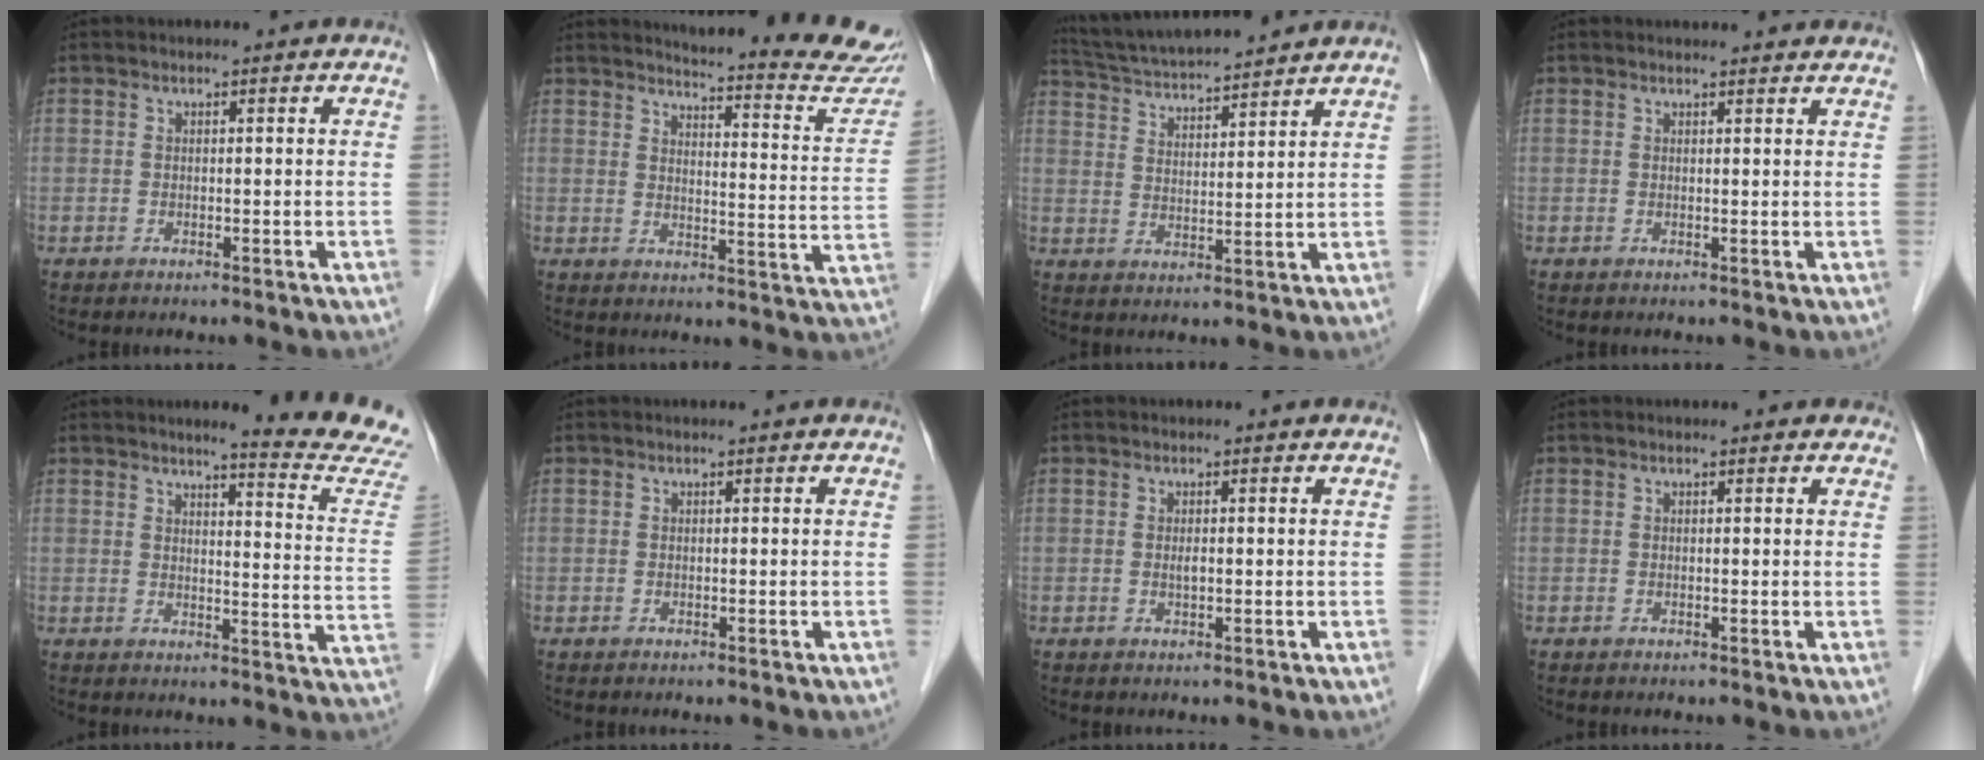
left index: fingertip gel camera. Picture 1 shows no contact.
{"total": 20.4, "force": [19.7, 0.9, 5.2], "torque": [-0.066, -0.115, 0.215]}
{"total": 12.9, "force": [12.0, 0.4, 4.8], "torque": [-0.093, 0.019, 0.198]}
{"total": 5.1, "force": [4.9, 0.8, 1.0], "torque": [-0.010, 0.013, 0.046]}
{"total": 12.8, "force": [12.2, -1.8, 3.2], "torque": [-0.038, -0.101, 0.126]}
{"total": 0.0}
{"total": 0.9, "force": [-0.1, 0.2, 0.9], "torque": [-0.016, -0.003, -0.002]}
{"total": 0.9, "force": [0.6, 0.7, 0.1], "torque": [0.001, -0.002, -0.003]}